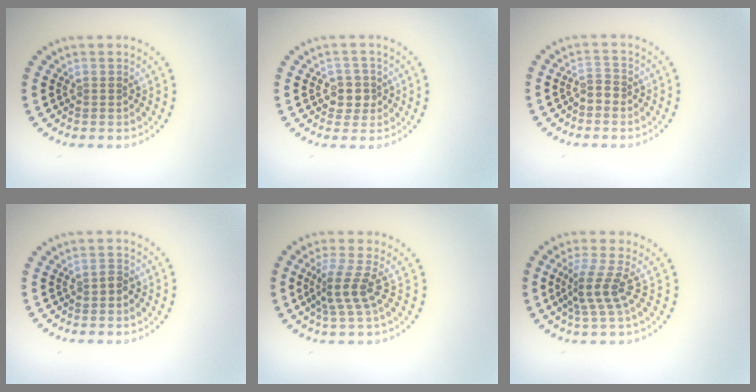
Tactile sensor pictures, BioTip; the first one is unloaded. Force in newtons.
{"total": 2.2, "press": 2.0, "slide": 0.8}
{"total": 1.3, "press": 1.2, "slide": 0.5}
{"total": 1.0, "press": 0.9, "slide": 0.4}
{"total": 2.9, "press": 2.0, "slide": 2.1}
{"total": 2.9, "press": 1.9, "slide": 2.2}